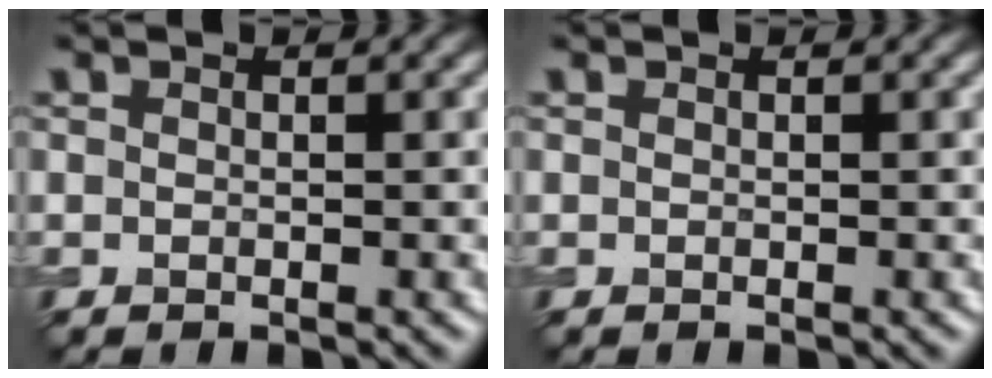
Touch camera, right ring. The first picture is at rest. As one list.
[{"total": 0.0}]